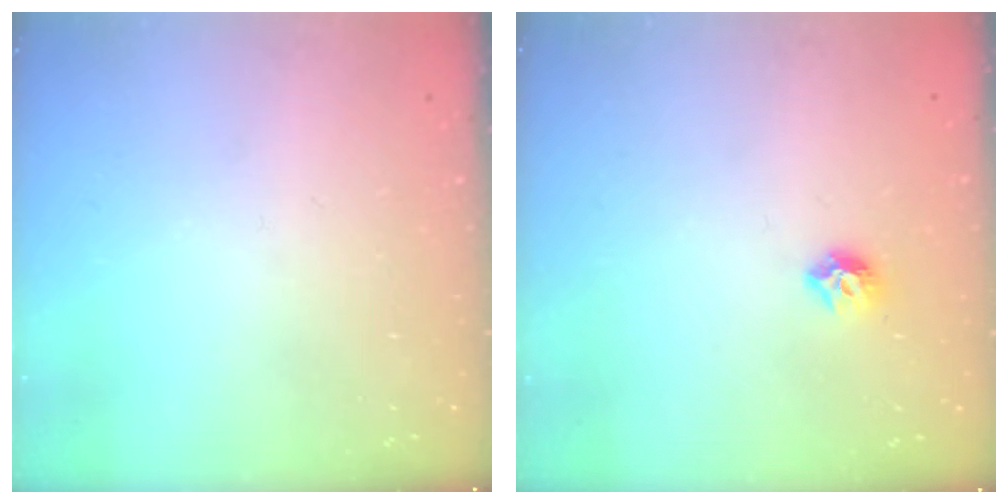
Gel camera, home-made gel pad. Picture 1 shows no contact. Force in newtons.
{"total": 5.8, "press": 5.7, "slide": 0.9}